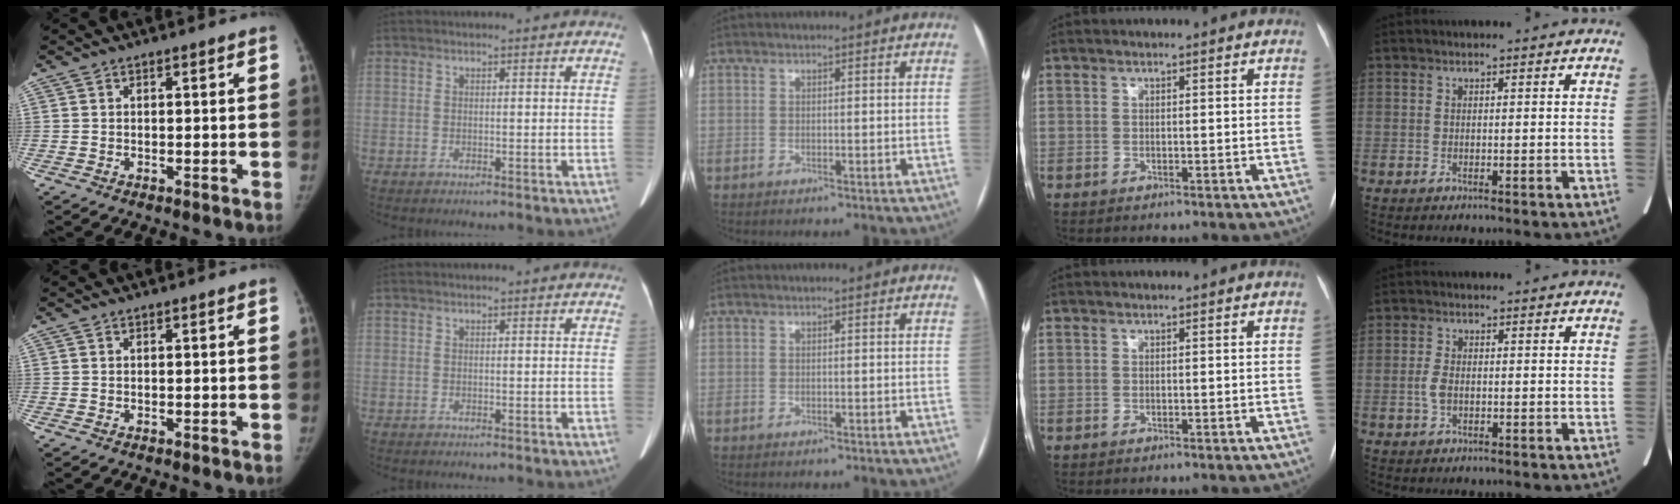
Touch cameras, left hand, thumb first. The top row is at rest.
{"little": {"total": 2.2, "force": [-0.5, 1.3, 1.8], "torque": [-0.046, 0.000, -0.011]}}